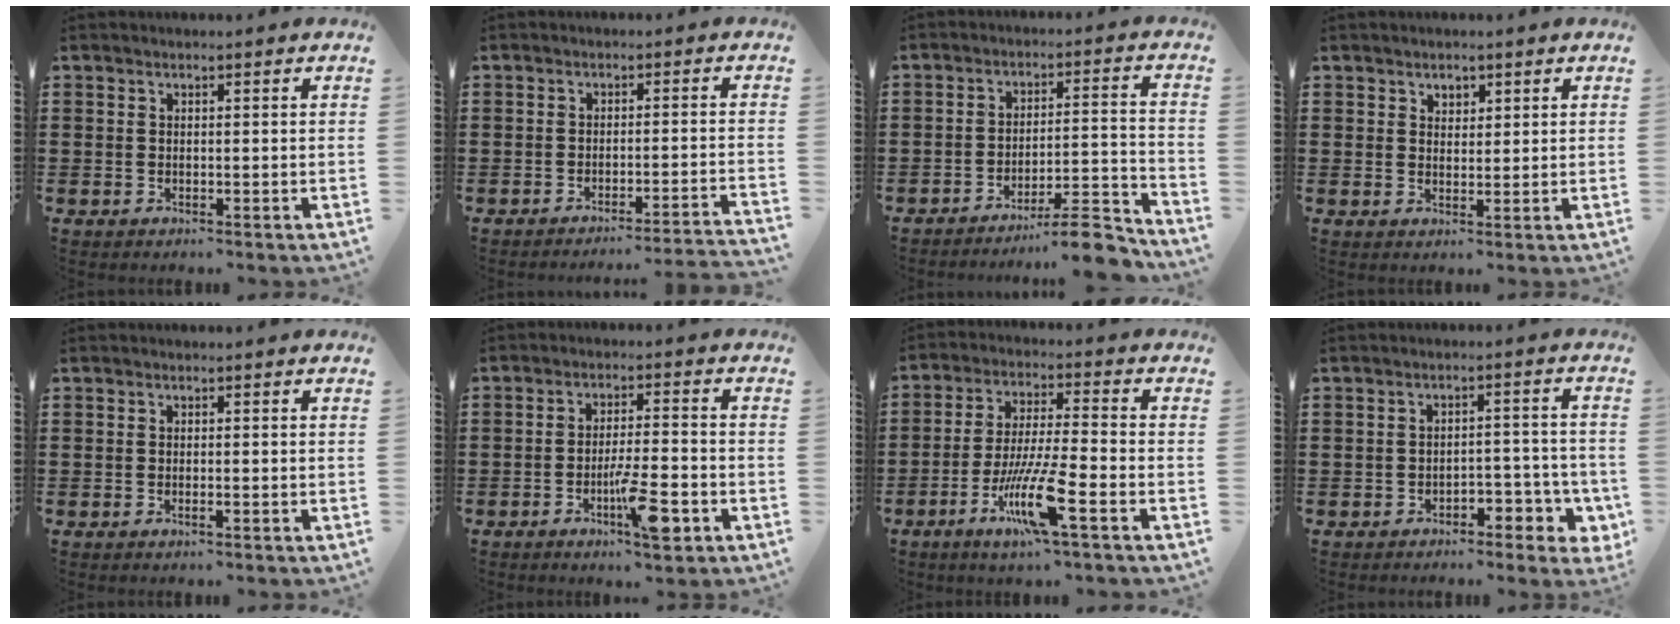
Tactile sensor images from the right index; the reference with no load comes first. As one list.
[{"total": 2.8, "force": [-2.5, -0.6, 1.0], "torque": [-0.020, -0.008, -0.052]}, {"total": 8.7, "force": [-7.8, 0.3, 3.9], "torque": [-0.053, 0.011, -0.148]}, {"total": 1.8, "force": [1.2, 1.2, 0.5], "torque": [-0.014, 0.007, 0.022]}, {"total": 0.6, "force": [-0.4, 0.1, 0.5], "torque": [-0.010, -0.003, -0.006]}, {"total": 7.8, "force": [-3.5, 1.6, 6.7], "torque": [-0.124, -0.002, -0.062]}, {"total": 10.8, "force": [-5.4, 1.1, 9.3], "torque": [-0.195, -0.009, -0.105]}, {"total": 4.1, "force": [-2.7, 2.2, 2.3], "torque": [-0.039, 0.012, -0.050]}]